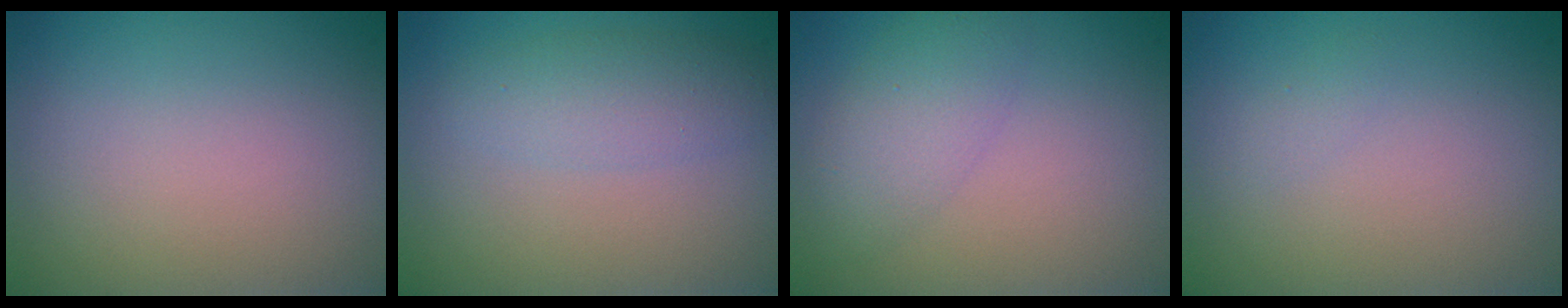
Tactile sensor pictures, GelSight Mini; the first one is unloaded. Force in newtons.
{"total": 2.7, "press": 2.7, "slide": 0.0}
{"total": 3.0, "press": 3.0, "slide": 0.2}
{"total": 0.5, "press": 0.5, "slide": 0.0}